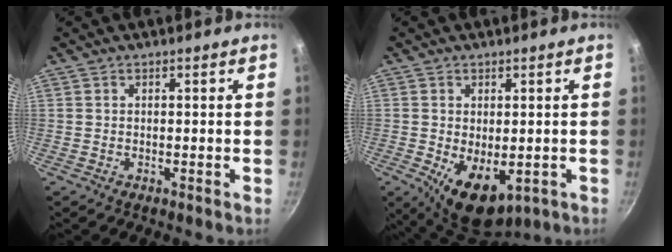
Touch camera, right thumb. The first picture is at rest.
{"total": 9.4, "force": [-2.1, 5.5, 7.3], "torque": [-0.095, -0.016, -0.016]}